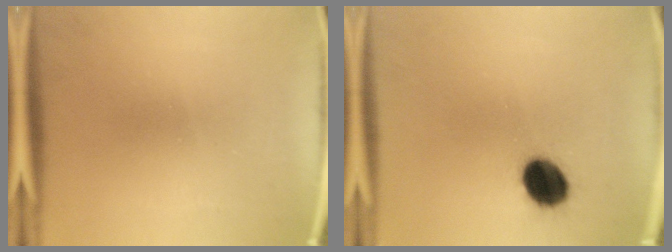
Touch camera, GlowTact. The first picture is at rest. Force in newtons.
{"total": 9.4}